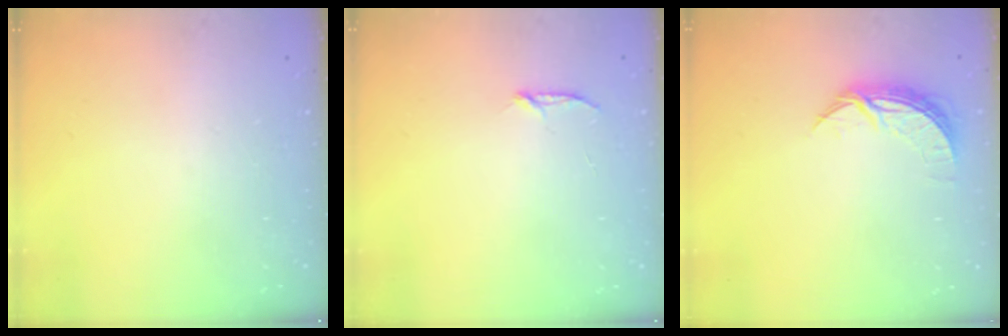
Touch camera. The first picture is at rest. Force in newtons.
{"total": 3.1, "press": 3.1, "slide": 0.3}
{"total": 7.3, "press": 7.3, "slide": 0.4}